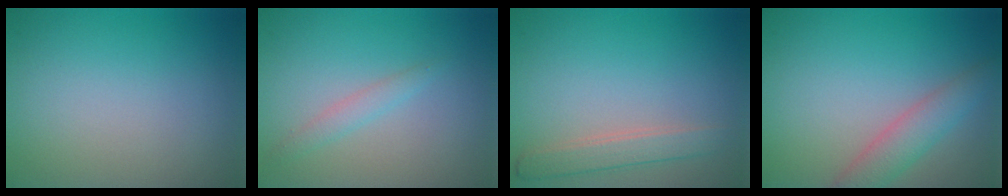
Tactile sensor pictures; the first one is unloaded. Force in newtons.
{"total": 1.4, "press": 1.4, "slide": 0.1}
{"total": 2.3, "press": 2.3, "slide": 0.1}
{"total": 3.2, "press": 3.2, "slide": 0.2}